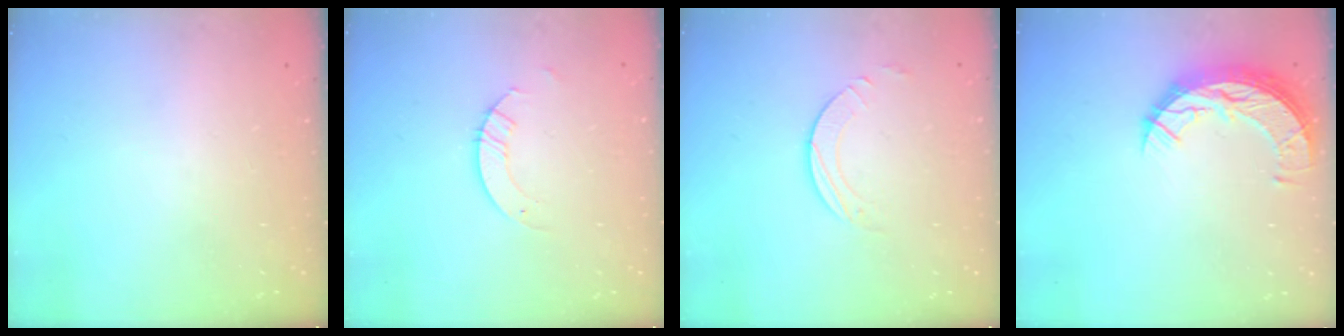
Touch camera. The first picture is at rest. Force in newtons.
{"total": 3.2, "press": 3.2, "slide": 0.2}
{"total": 2.7, "press": 2.7, "slide": 0.2}
{"total": 10.7, "press": 10.7, "slide": 0.8}